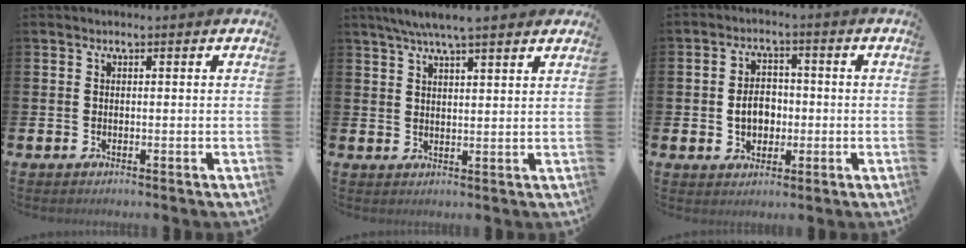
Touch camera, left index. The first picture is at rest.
{"total": 5.9, "force": [5.2, 0.6, 2.6], "torque": [-0.059, -0.010, 0.093]}
{"total": 4.4, "force": [-0.6, 3.4, 2.8], "torque": [-0.036, 0.002, -0.019]}